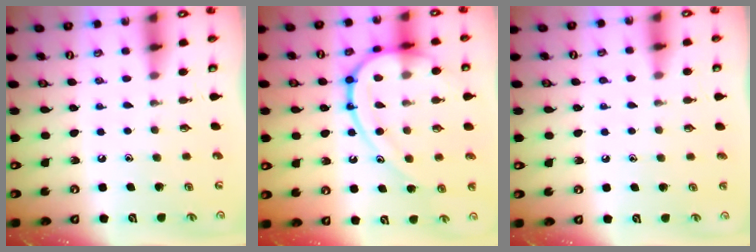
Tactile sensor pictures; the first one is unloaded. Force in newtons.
{"total": 17.7, "press": 17.6, "slide": 1.5}
{"total": 3.1, "press": 3.1, "slide": 0.3}